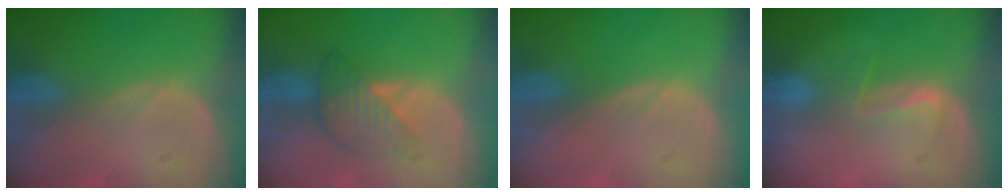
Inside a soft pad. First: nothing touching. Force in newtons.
{"total": 5.2, "press": 5.2, "slide": 0.2}
{"total": 0.0}
{"total": 3.5, "press": 3.2, "slide": 1.5}